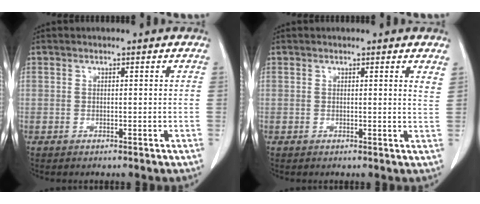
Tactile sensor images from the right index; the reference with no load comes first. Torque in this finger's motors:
{"motor_torque": [0.02, 0.01, 0.03, 0.00]}